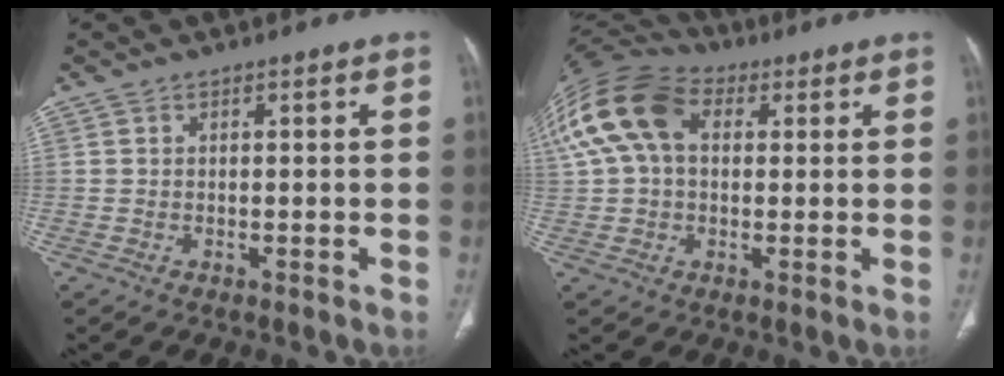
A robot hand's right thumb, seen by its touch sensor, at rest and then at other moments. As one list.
[{"total": 17.3, "force": [4.3, 11.7, 12.1], "torque": [-0.262, 0.040, 0.072]}]